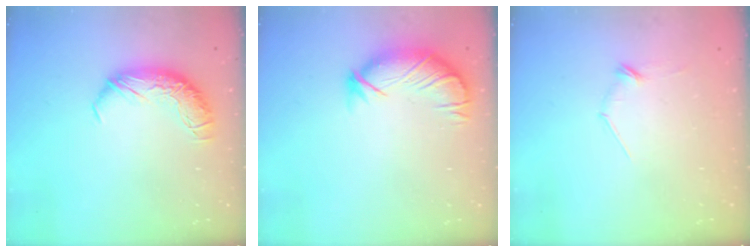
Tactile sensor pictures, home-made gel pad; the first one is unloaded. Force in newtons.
{"total": 3.9, "press": 3.3, "slide": 2.0}
{"total": 7.6, "press": 7.6, "slide": 0.8}